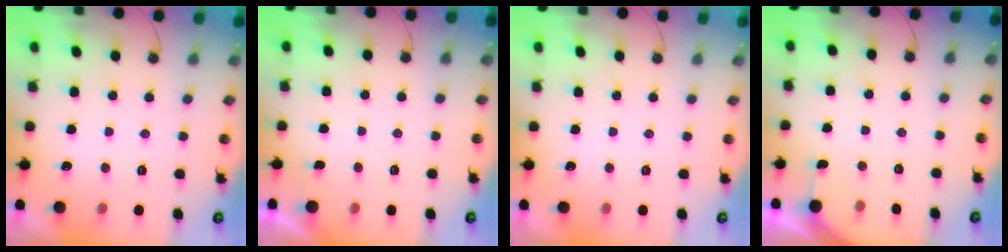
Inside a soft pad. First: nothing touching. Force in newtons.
{"total": 1.5, "press": 1.4, "slide": 0.3}
{"total": 0.0}
{"total": 2.7, "press": 2.7, "slide": 0.2}